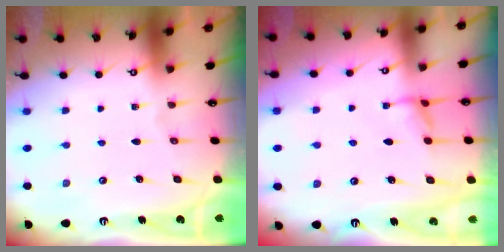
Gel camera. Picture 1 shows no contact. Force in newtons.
{"total": 1.6, "press": 1.5, "slide": 0.6}